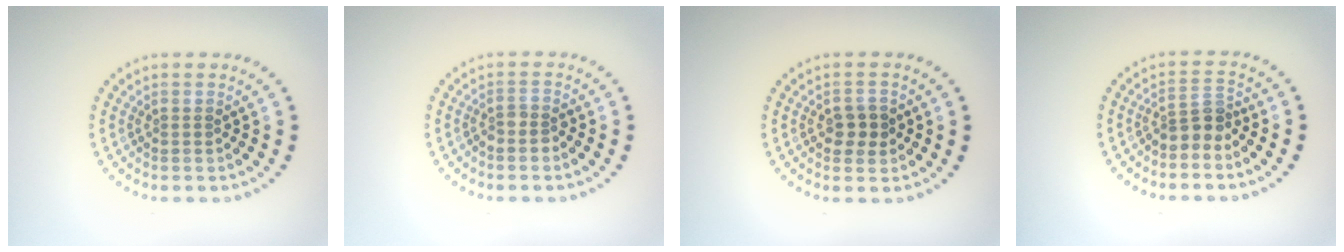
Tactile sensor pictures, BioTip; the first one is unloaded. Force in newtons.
{"total": 1.5, "press": 1.1, "slide": 0.9}
{"total": 2.2, "press": 2.2, "slide": 0.2}
{"total": 2.4, "press": 1.8, "slide": 1.6}